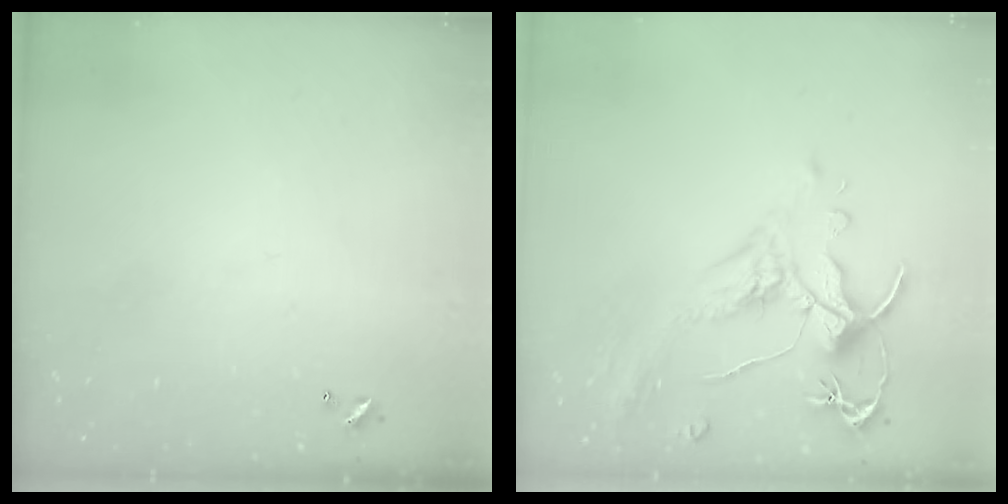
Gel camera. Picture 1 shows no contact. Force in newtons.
{"total": 1.6, "press": 1.1, "slide": 1.2}